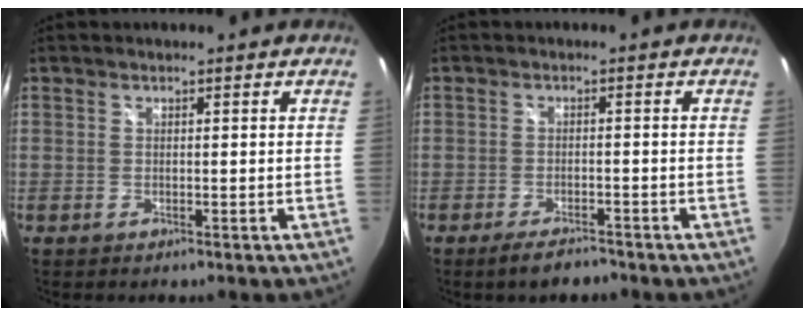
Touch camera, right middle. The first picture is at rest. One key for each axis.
{"total": 4.4, "fx": -3.5, "fy": 1.2, "fz": 2.3, "tx": -0.054, "ty": -0.008, "tz": -0.061}